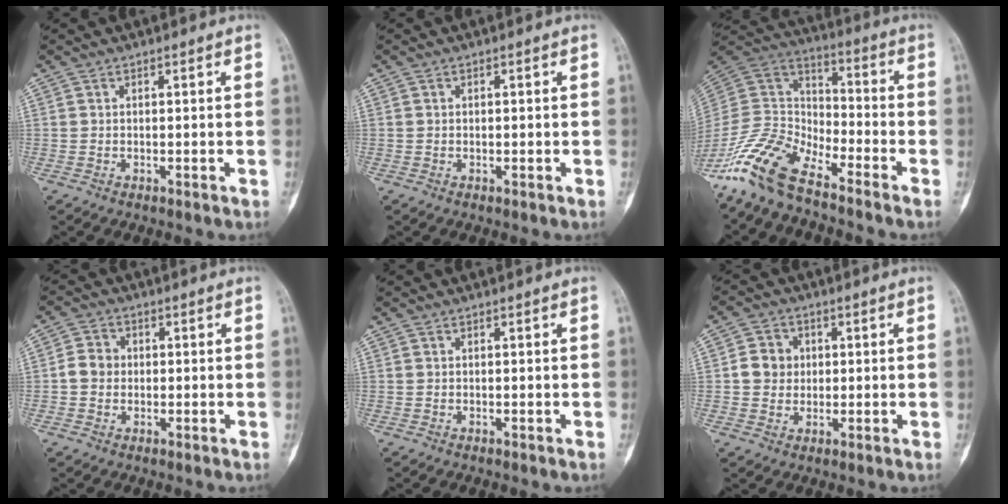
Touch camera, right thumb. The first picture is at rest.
{"total": 0.0}
{"total": 14.2, "force": [-11.1, 4.9, 7.3], "torque": [-0.138, 0.074, -0.227]}
{"total": 4.2, "force": [-0.2, 3.7, 1.9], "torque": [-0.022, 0.011, -0.011]}
{"total": 0.0}
{"total": 5.5, "force": [0.5, 5.0, 2.2], "torque": [-0.012, 0.005, 0.004]}